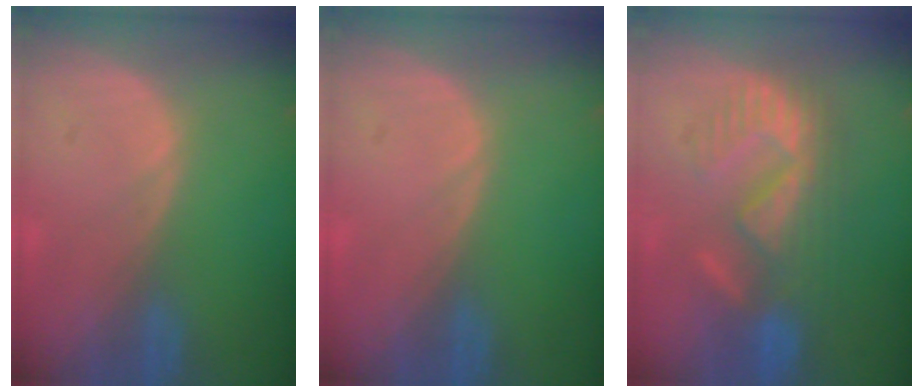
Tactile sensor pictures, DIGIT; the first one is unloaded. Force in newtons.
{"total": 0.0}
{"total": 9.2, "press": 8.9, "slide": 2.3}